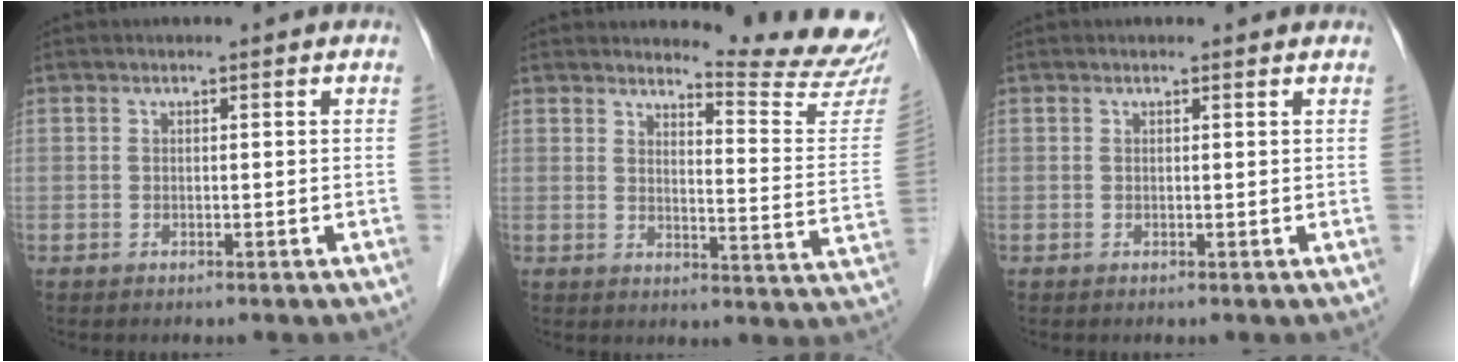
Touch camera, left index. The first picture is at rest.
{"total": 13.3, "force": [13.2, -1.4, 1.6], "torque": [-0.016, -0.125, 0.143]}
{"total": 1.0, "force": [0.9, 0.2, 0.1], "torque": [-0.011, 0.004, 0.009]}